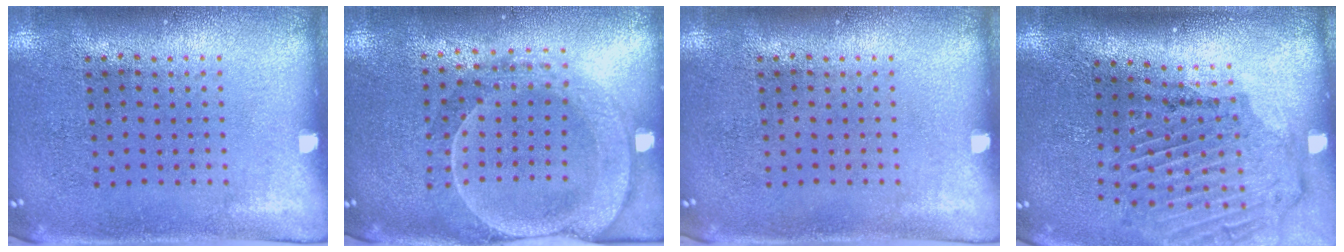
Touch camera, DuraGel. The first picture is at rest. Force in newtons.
{"total": 2.3, "press": 2.1, "slide": 0.9}
{"total": 0.0}
{"total": 2.0, "press": 1.9, "slide": 0.6}